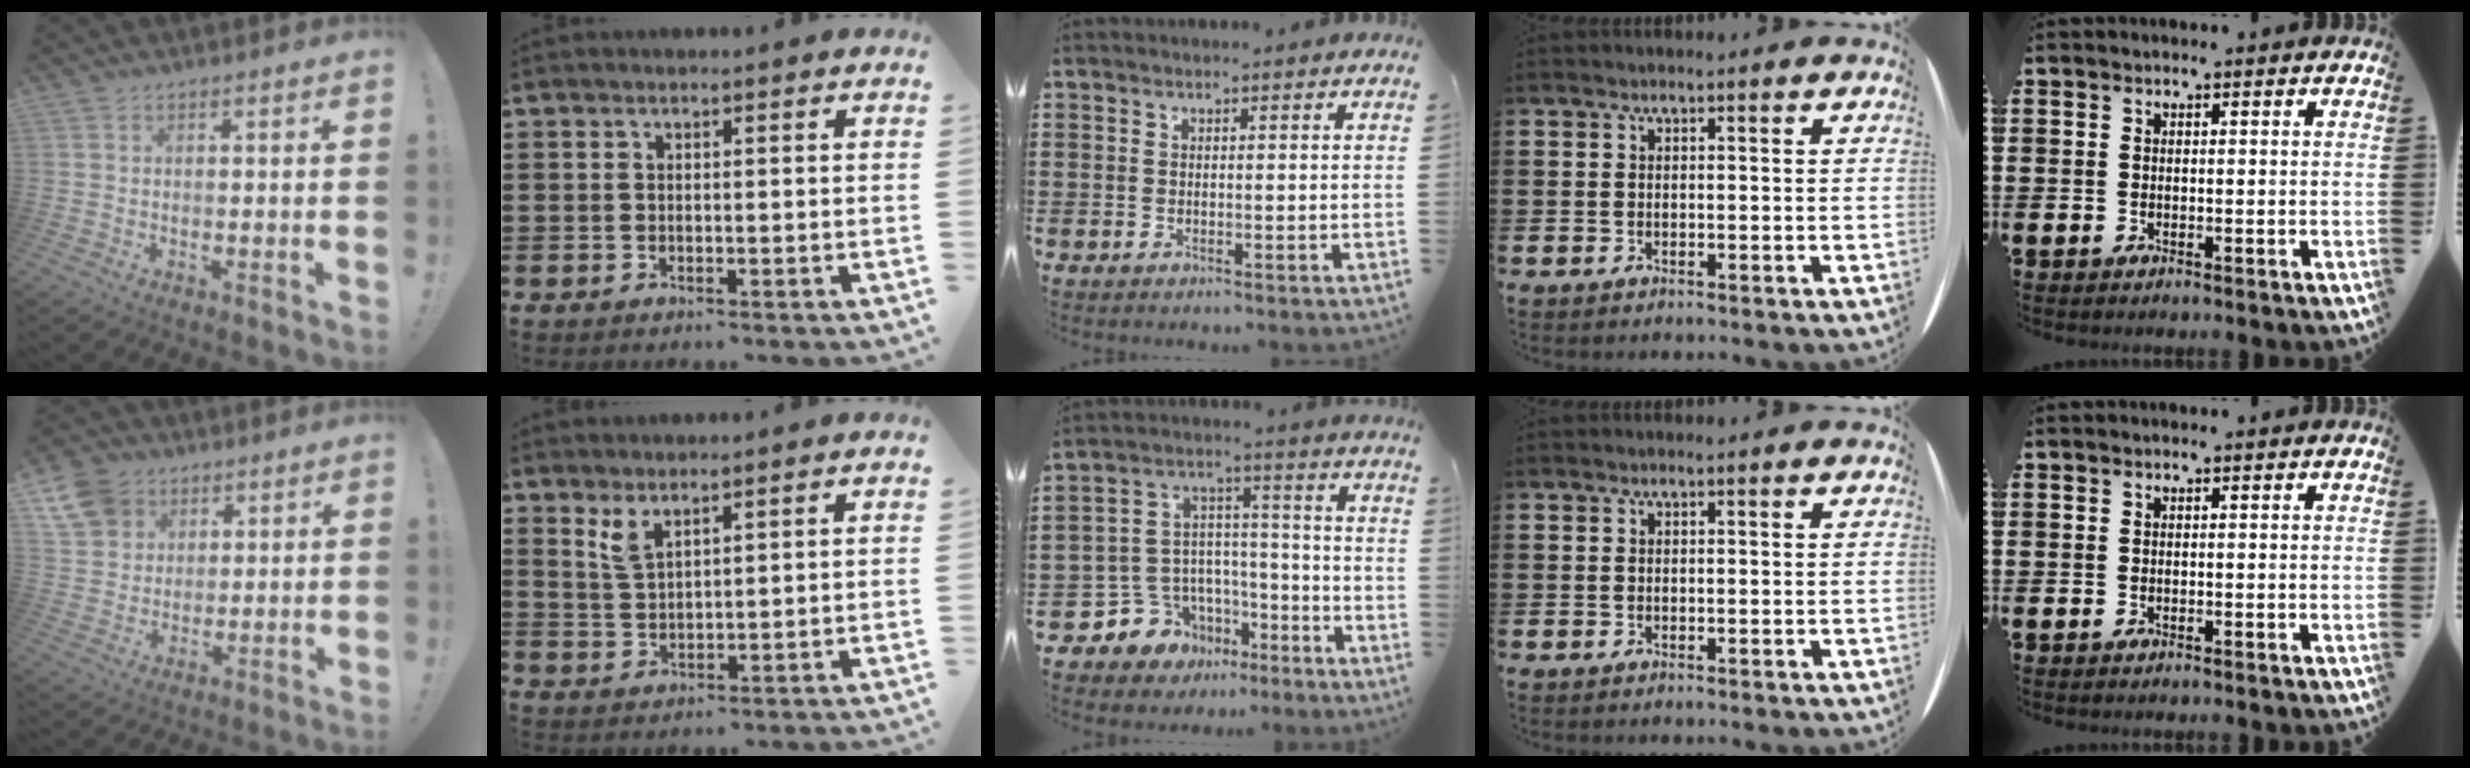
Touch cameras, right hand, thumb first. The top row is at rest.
{"thumb": {"total": 10.5, "force": [5.1, 8.6, 3.4], "torque": [-0.056, -0.025, 0.106]}, "index": {"total": 3.2, "force": [2.4, 1.1, 1.9], "torque": [-0.043, 0.003, 0.044]}, "middle": {"total": 6.7, "force": [-3.9, 5.4, -0.3], "torque": [-0.029, 0.002, -0.073]}}